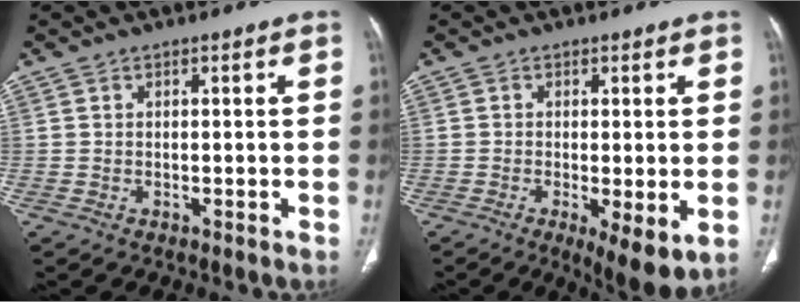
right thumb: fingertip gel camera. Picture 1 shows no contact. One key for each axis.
{"total": 7.7, "fx": -2.0, "fy": 2.3, "fz": 7.1, "tx": -0.111, "ty": -0.023, "tz": -0.030}